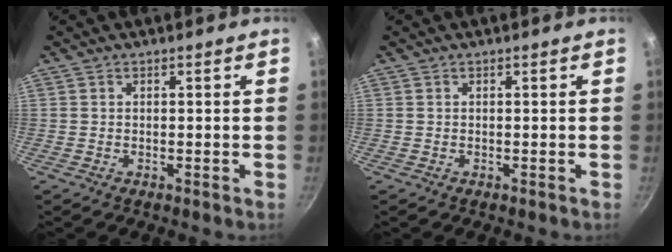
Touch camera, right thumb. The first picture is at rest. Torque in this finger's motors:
{"motor_torque": [-0.12, 0.12, 0.19, 0.08, 0.03]}